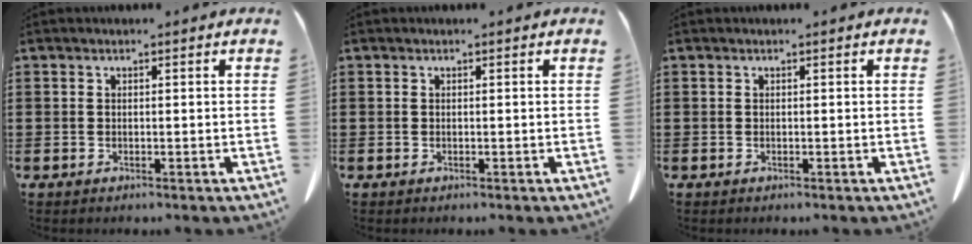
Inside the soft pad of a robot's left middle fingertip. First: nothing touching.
{"total": 0.0}
{"total": 0.0}